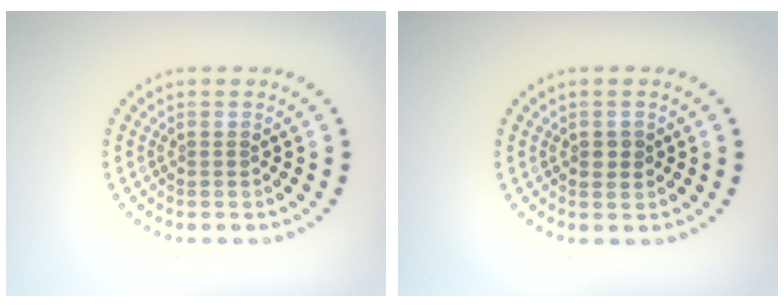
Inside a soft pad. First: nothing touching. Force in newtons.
{"total": 1.4, "press": 1.4, "slide": 0.1}